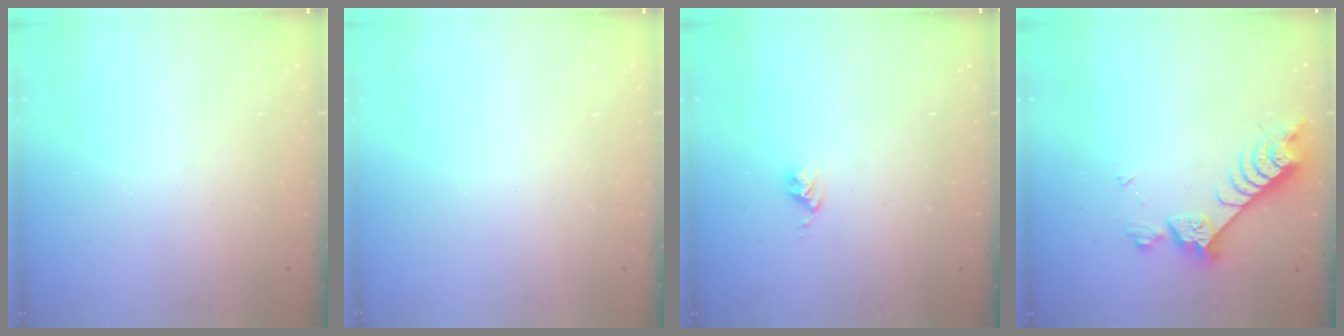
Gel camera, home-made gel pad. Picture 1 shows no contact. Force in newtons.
{"total": 0.0}
{"total": 2.7, "press": 2.7, "slide": 0.4}
{"total": 7.5, "press": 7.4, "slide": 0.9}